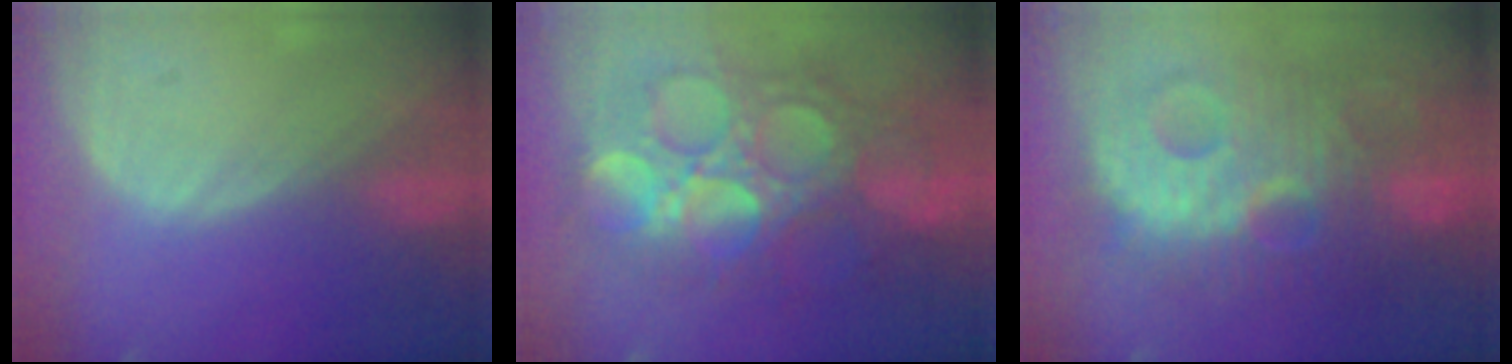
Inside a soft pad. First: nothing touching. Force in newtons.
{"total": 13.6, "press": 13.5, "slide": 1.5}
{"total": 13.4, "press": 13.4, "slide": 1.2}